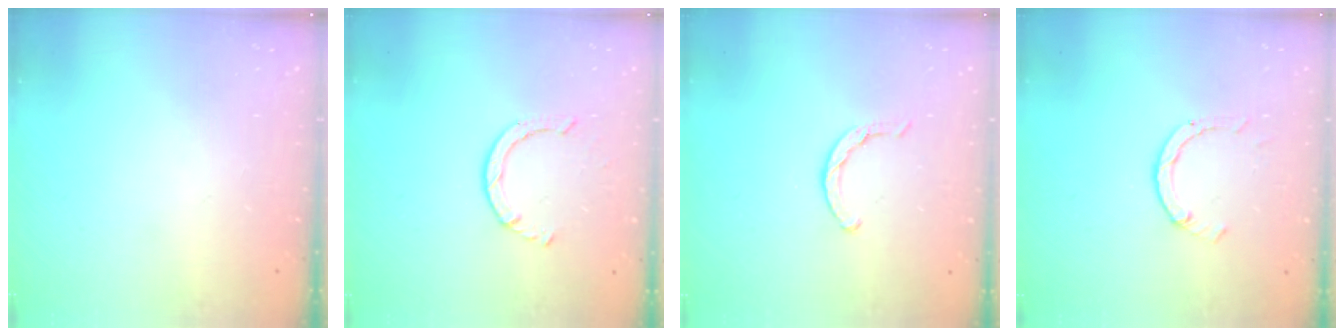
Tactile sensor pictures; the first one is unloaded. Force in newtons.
{"total": 2.2, "press": 2.2, "slide": 0.4}
{"total": 3.0, "press": 3.0, "slide": 0.3}
{"total": 2.6, "press": 2.5, "slide": 0.3}